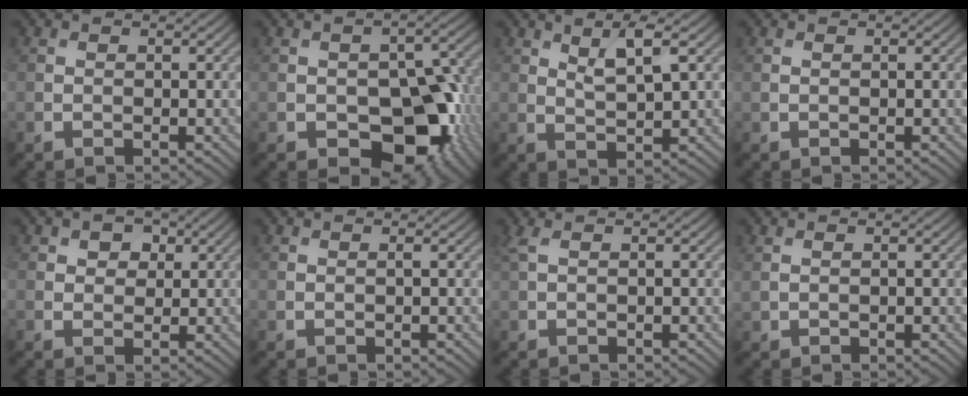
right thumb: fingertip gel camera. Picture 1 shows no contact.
{"total": 11.2, "force": [-3.8, 6.7, 8.2], "torque": [-0.106, -0.013, -0.057]}
{"total": 4.3, "force": [2.3, 1.2, 3.5], "torque": [-0.072, -0.005, 0.046]}
{"total": 0.0}
{"total": 3.3, "force": [1.6, 2.4, 1.7], "torque": [-0.027, -0.003, 0.019]}
{"total": 0.0}
{"total": 1.5, "force": [0.7, 0.4, 1.3], "torque": [-0.035, 0.009, 0.013]}
{"total": 0.6, "force": [0.3, 0.3, 0.4], "torque": [-0.015, 0.000, 0.011]}